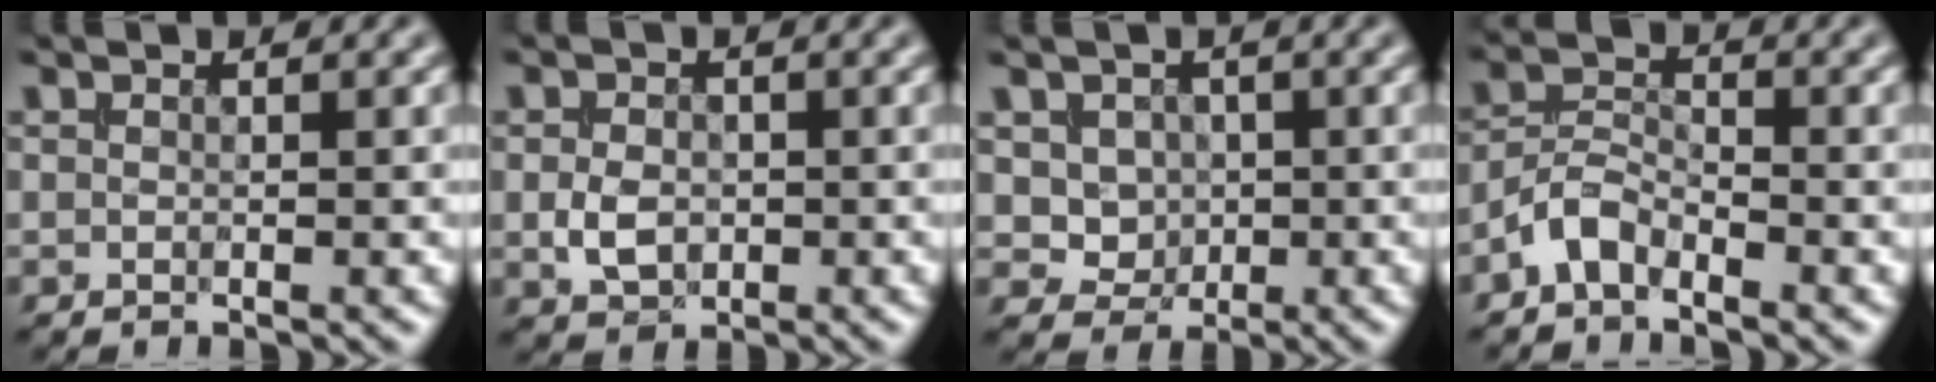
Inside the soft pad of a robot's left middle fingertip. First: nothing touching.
{"total": 2.7, "force": [-0.3, 2.1, 1.7], "torque": [-0.034, -0.004, -0.009]}
{"total": 3.0, "force": [0.5, 2.6, 1.3], "torque": [-0.022, -0.007, 0.015]}
{"total": 2.7, "force": [-2.0, 1.3, 1.4], "torque": [-0.027, 0.011, -0.050]}